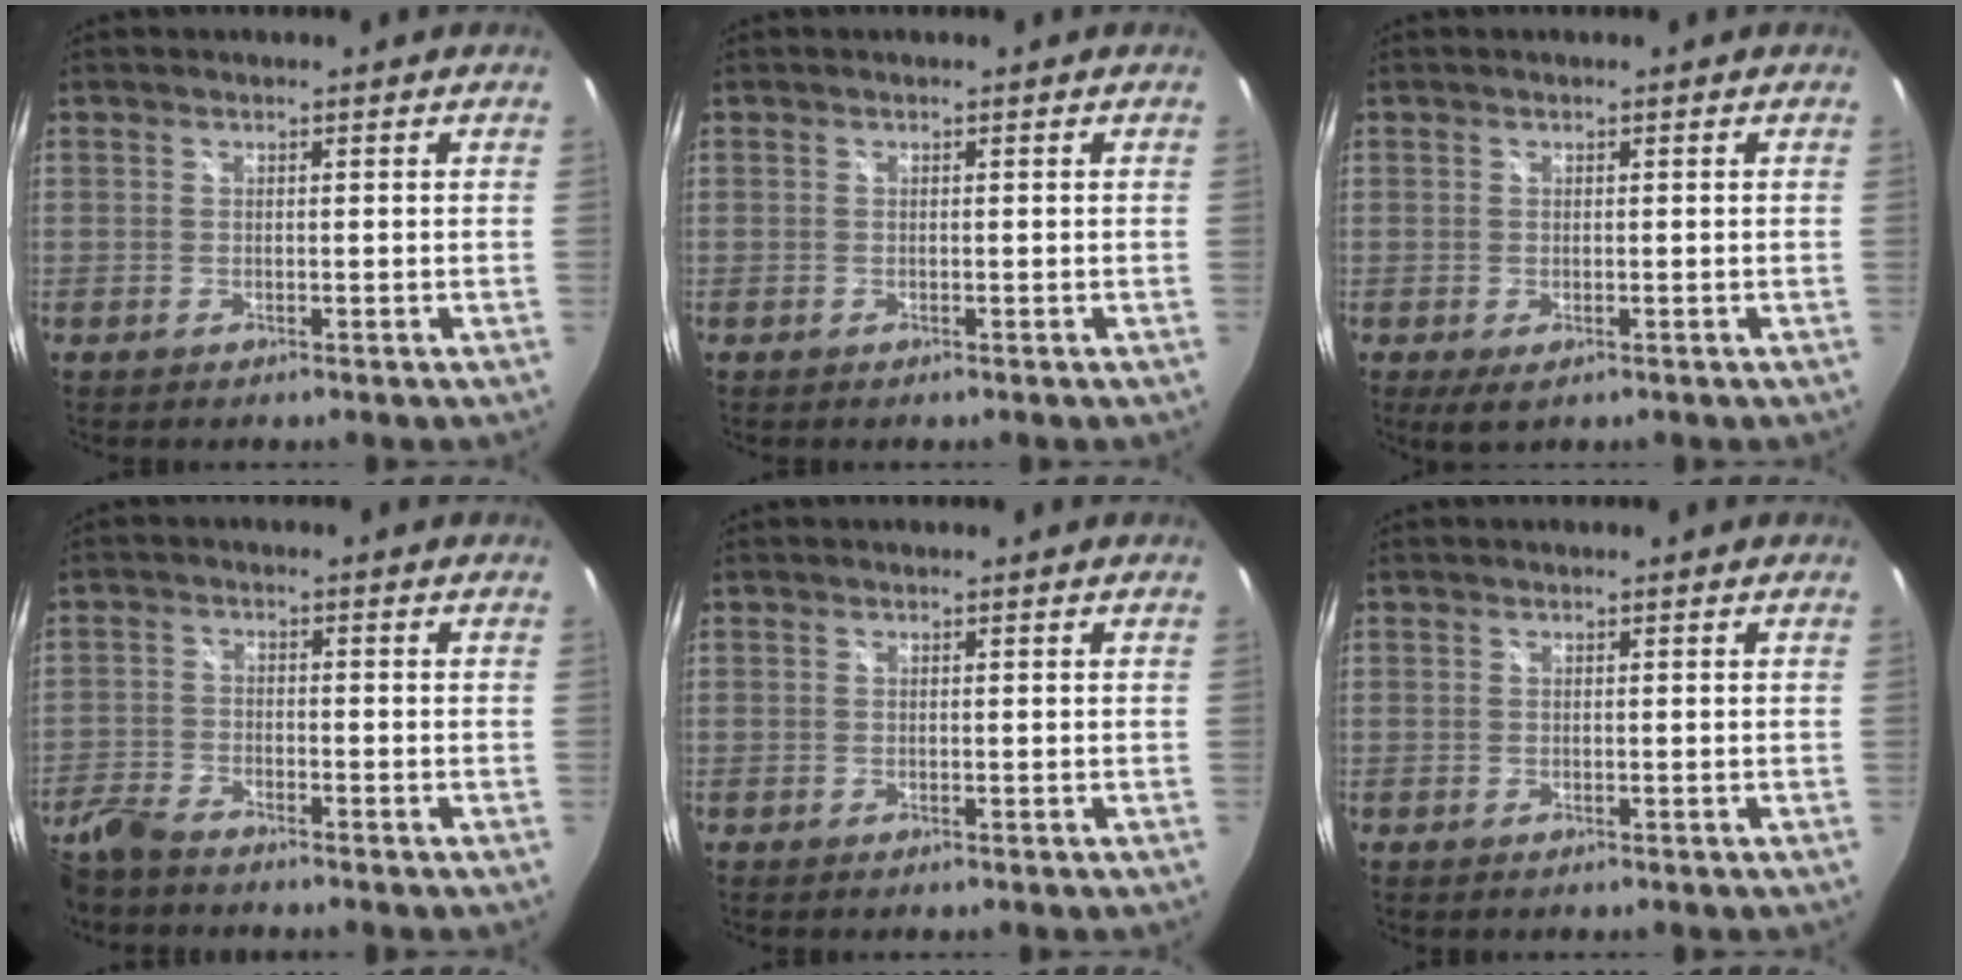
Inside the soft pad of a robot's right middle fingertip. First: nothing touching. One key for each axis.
{"total": 0.0}
{"total": 2.2, "fx": -0.7, "fy": 1.0, "fz": 1.9, "tx": -0.035, "ty": -0.011, "tz": -0.007}
{"total": 7.9, "fx": -6.8, "fy": 2.4, "fz": 3.2, "tx": -0.089, "ty": -0.017, "tz": -0.139}
{"total": 0.0}
{"total": 0.0}